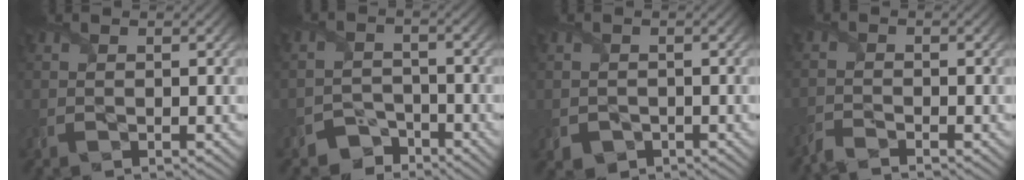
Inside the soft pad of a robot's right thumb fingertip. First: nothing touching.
{"total": 3.5, "force": [-2.9, 1.8, 0.2], "torque": [0.007, 0.000, -0.057]}
{"total": 1.8, "force": [-1.0, 1.4, 0.3], "torque": [-0.004, -0.011, -0.017]}
{"total": 1.9, "force": [-1.9, 0.1, 0.3], "torque": [-0.010, -0.007, -0.047]}